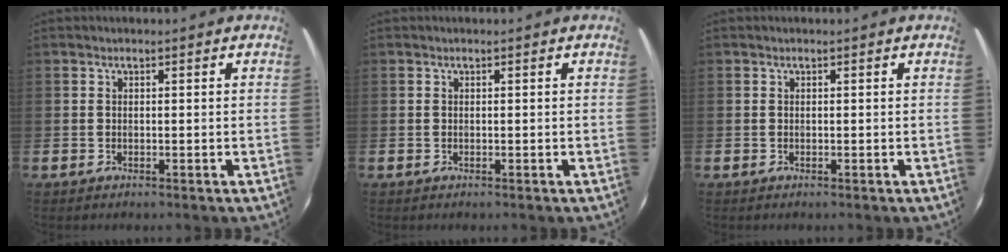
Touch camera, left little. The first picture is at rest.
{"total": 0.0}
{"total": 0.0}